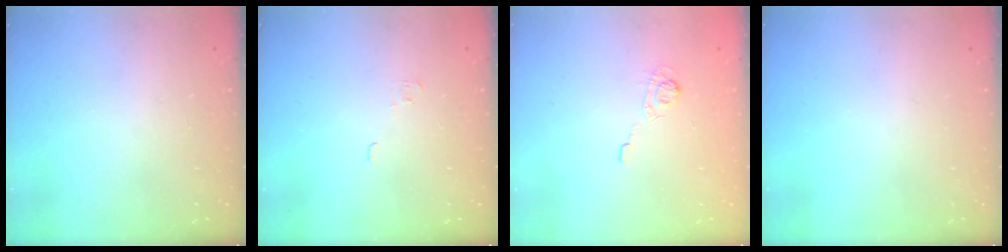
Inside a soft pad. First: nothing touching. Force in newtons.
{"total": 2.1, "press": 2.1, "slide": 0.3}
{"total": 3.1, "press": 2.6, "slide": 1.7}
{"total": 0.0}